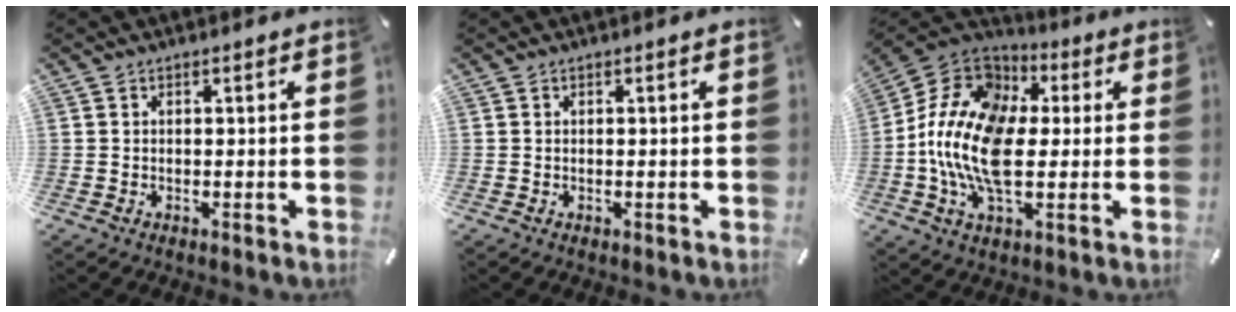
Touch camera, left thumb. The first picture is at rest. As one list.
[{"total": 0.0}, {"total": 16.4, "force": [-2.9, 10.3, 12.4], "torque": [-0.274, 0.007, -0.061]}]